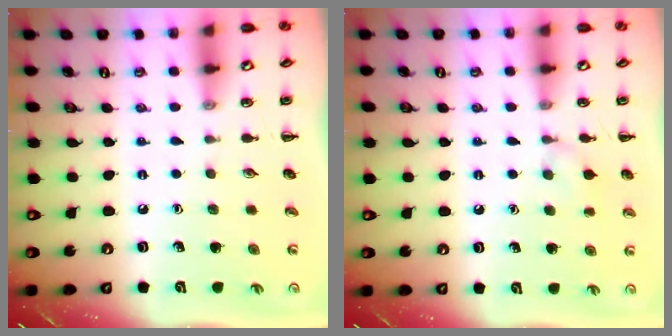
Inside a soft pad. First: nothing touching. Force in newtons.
{"total": 7.6, "press": 7.3, "slide": 2.1}